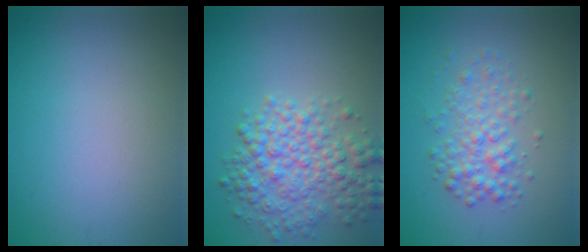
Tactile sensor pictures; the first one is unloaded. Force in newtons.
{"total": 5.5, "press": 5.5, "slide": 0.2}
{"total": 3.1, "press": 3.1, "slide": 0.1}